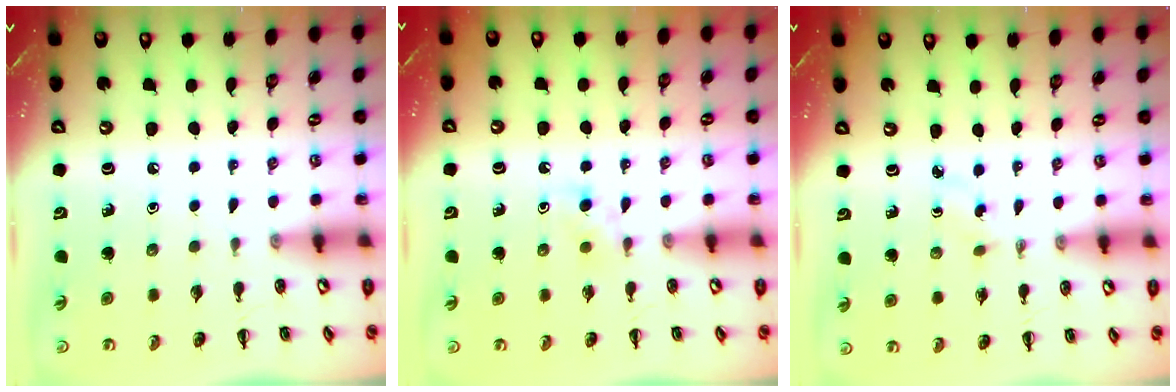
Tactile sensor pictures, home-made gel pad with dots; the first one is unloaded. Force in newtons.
{"total": 3.6, "press": 3.2, "slide": 1.5}
{"total": 1.8, "press": 1.6, "slide": 0.7}